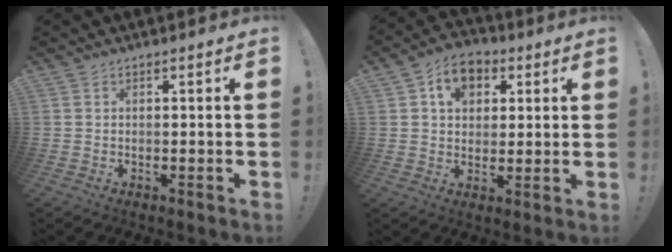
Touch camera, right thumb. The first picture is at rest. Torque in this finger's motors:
{"motor_torque": [0.89, 1.78, 0.17, 0.07, 0.00]}